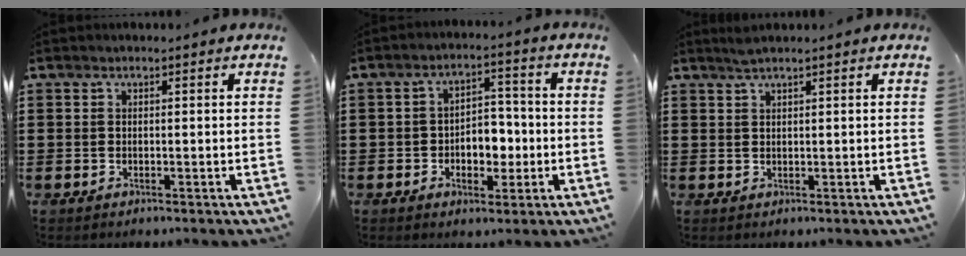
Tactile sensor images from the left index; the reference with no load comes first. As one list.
[{"total": 5.1, "force": [-1.3, 3.5, 3.4], "torque": [-0.061, 0.008, -0.030]}, {"total": 1.7, "force": [1.3, 0.0, 1.0], "torque": [-0.023, -0.001, 0.025]}]